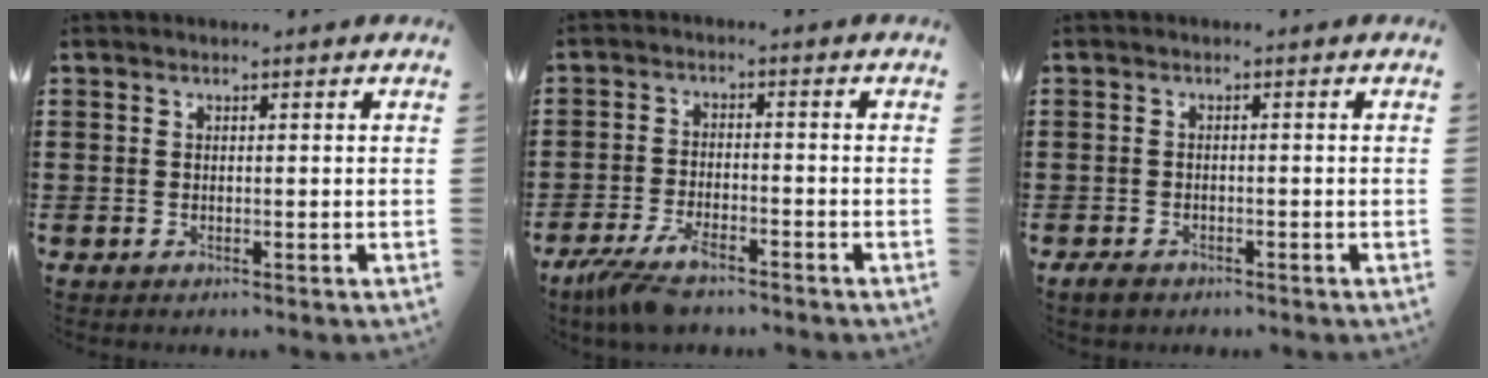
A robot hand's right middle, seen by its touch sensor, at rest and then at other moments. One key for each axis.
{"total": 5.6, "fx": -4.4, "fy": 1.4, "fz": 3.2, "tx": -0.087, "ty": -0.012, "tz": -0.090}
{"total": 1.2, "fx": -1.0, "fy": 0.7, "fz": 0.4, "tx": -0.018, "ty": -0.002, "tz": -0.024}